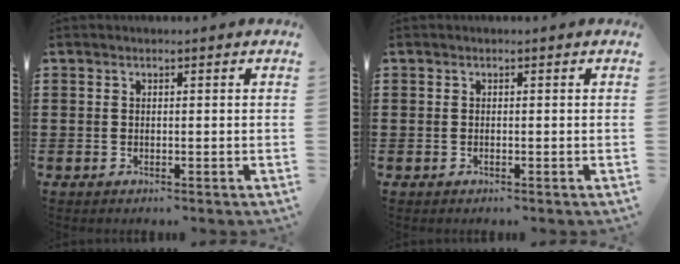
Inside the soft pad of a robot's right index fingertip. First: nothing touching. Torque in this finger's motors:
{"motor_torque": [1.48, 0.66, 0.01, -0.01]}